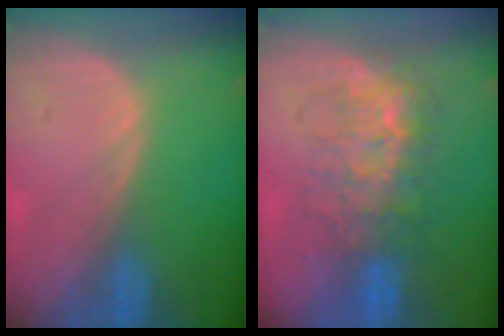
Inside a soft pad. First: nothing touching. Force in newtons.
{"total": 8.0, "press": 7.8, "slide": 1.8}